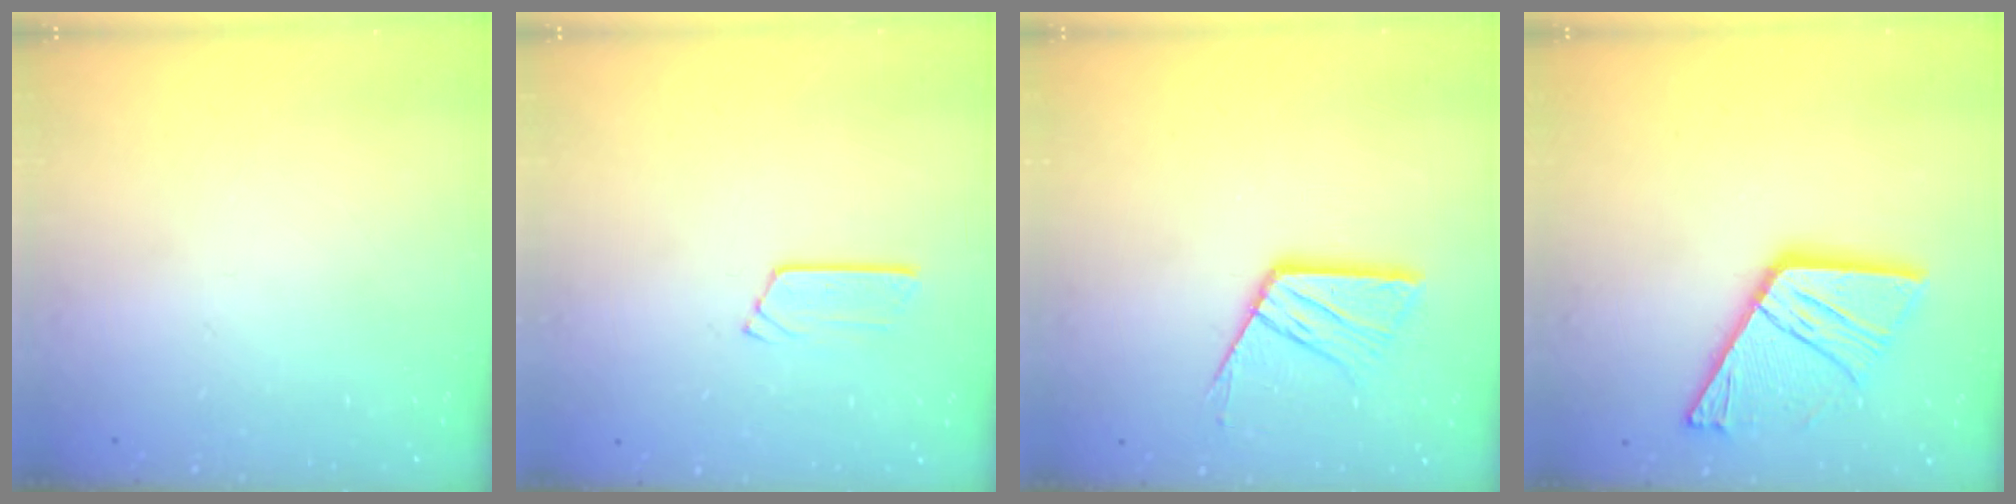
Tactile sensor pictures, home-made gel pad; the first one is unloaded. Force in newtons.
{"total": 3.6, "press": 3.6, "slide": 0.4}
{"total": 12.2, "press": 12.2, "slide": 1.0}
{"total": 18.0, "press": 17.9, "slide": 1.8}